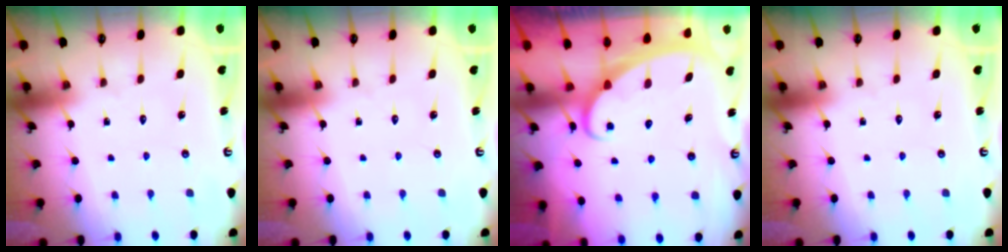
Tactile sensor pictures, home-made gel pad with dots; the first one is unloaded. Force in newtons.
{"total": 0.0}
{"total": 2.6, "press": 2.6, "slide": 0.3}
{"total": 0.0}